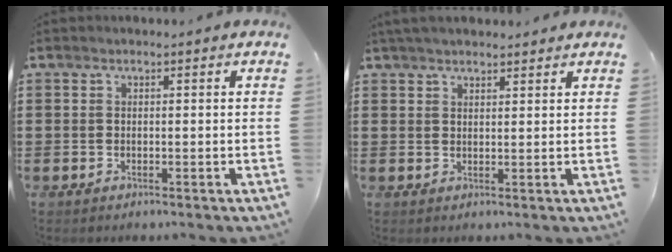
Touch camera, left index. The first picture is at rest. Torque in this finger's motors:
{"motor_torque": [2.14, 0.00, 0.32, 0.13]}